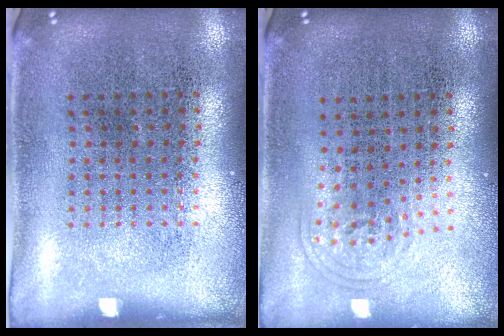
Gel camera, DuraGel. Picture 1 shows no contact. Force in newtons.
{"total": 0.9, "press": 0.7, "slide": 0.6}